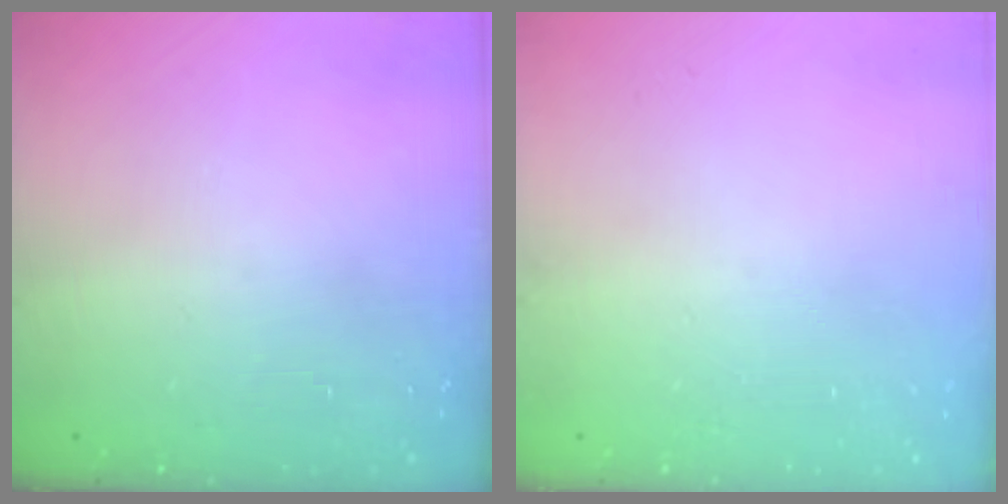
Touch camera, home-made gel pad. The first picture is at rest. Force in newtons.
{"total": 0.0}